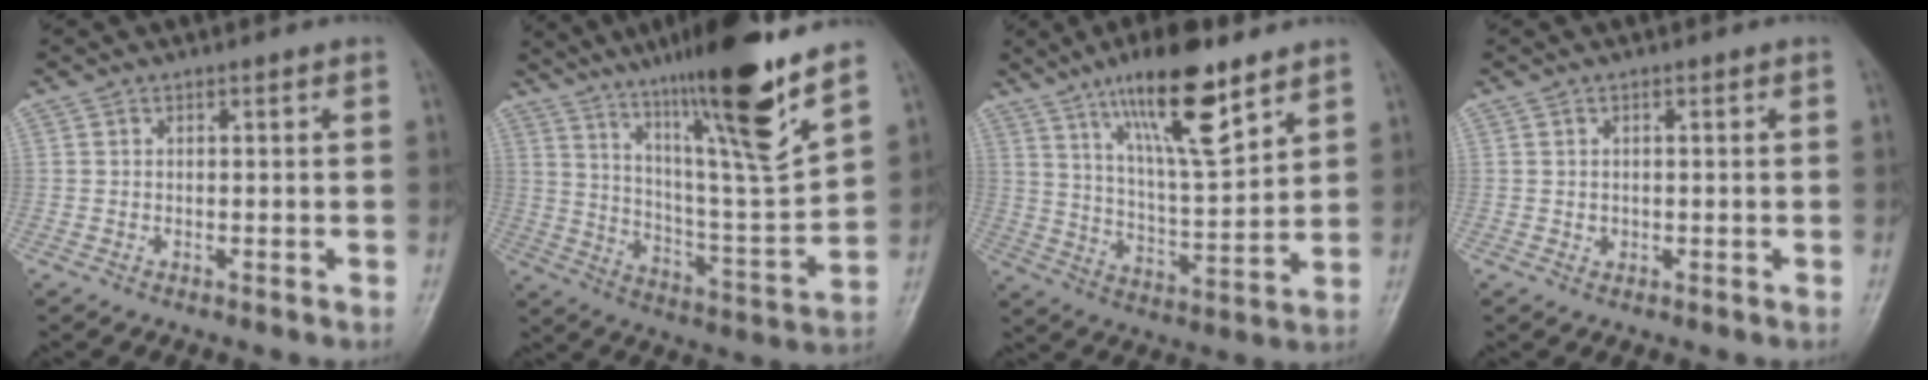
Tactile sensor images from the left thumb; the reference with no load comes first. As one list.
[{"total": 21.8, "force": [14.8, 1.1, 15.9], "torque": [-0.235, -0.074, 0.252]}, {"total": 16.5, "force": [10.3, 4.2, 12.2], "torque": [-0.190, -0.055, 0.186]}, {"total": 0.9, "force": [0.1, 0.8, 0.4], "torque": [-0.003, 0.001, 0.003]}]